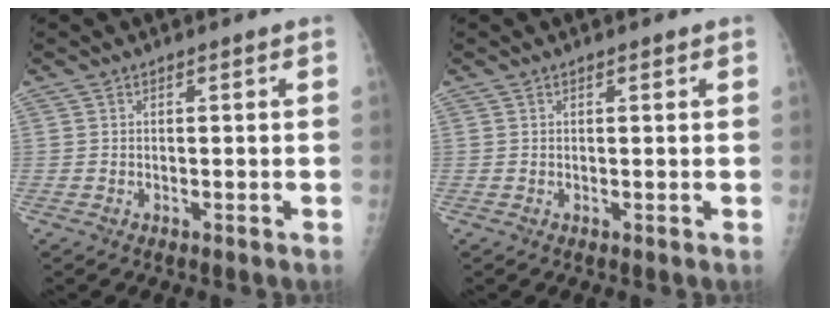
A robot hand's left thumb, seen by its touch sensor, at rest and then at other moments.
{"total": 0.6, "force": [0.4, 0.2, 0.4], "torque": [-0.007, -0.001, 0.005]}